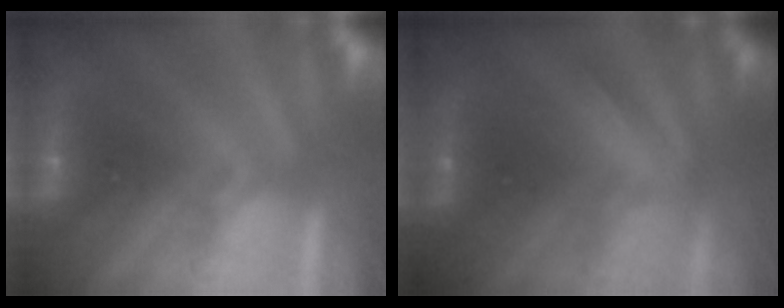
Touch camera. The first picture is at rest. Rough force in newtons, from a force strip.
{"total": 1.9}